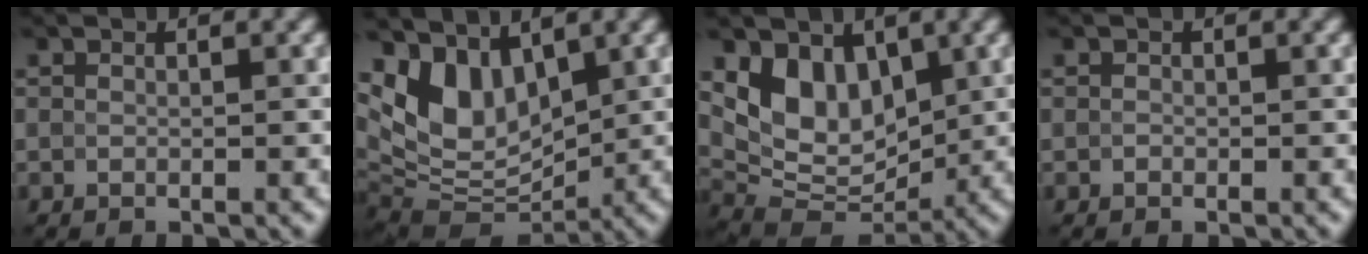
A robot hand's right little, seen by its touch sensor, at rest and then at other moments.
{"total": 6.6, "force": [3.1, 3.9, 4.3], "torque": [-0.091, -0.006, 0.056]}
{"total": 6.3, "force": [2.5, 4.2, 4.0], "torque": [-0.070, -0.013, 0.041]}
{"total": 0.0}